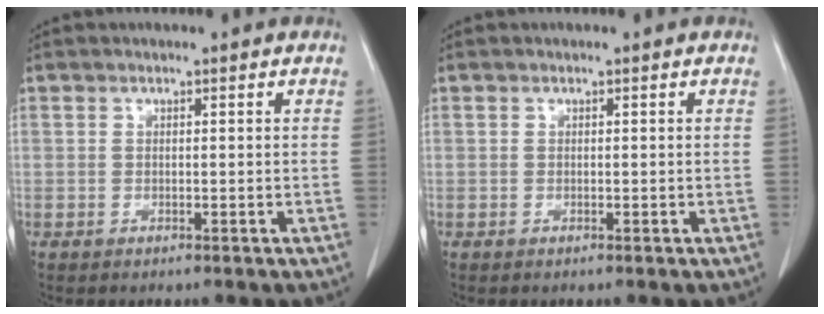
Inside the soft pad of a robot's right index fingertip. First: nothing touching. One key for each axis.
{"total": 0.0}